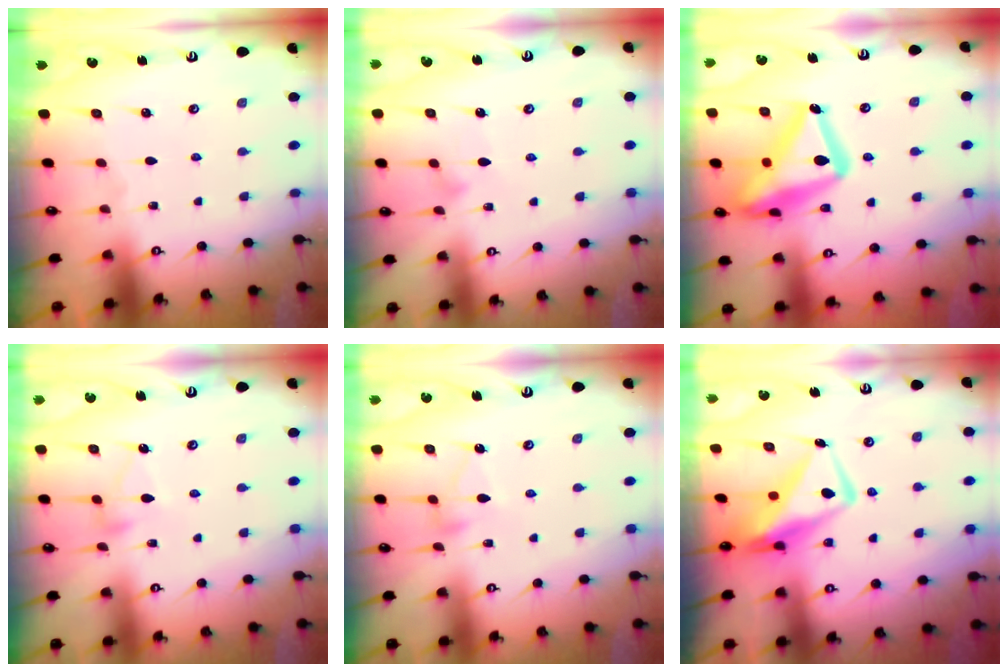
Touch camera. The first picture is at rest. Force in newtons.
{"total": 6.0, "press": 6.0, "slide": 0.4}
{"total": 22.8, "press": 22.8, "slide": 1.7}
{"total": 4.6, "press": 4.6, "slide": 0.3}
{"total": 4.6, "press": 4.6, "slide": 0.3}
{"total": 10.8, "press": 10.8, "slide": 1.2}